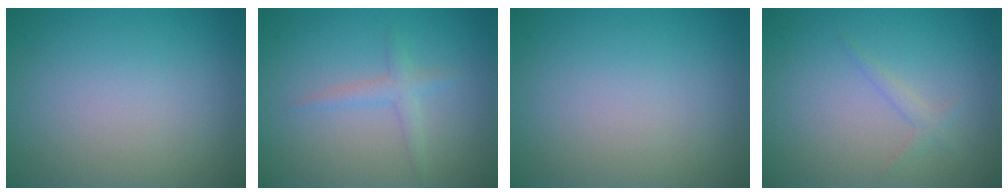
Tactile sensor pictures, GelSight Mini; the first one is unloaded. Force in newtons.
{"total": 1.6, "press": 1.6, "slide": 0.0}
{"total": 0.0}
{"total": 1.1, "press": 1.1, "slide": 0.1}